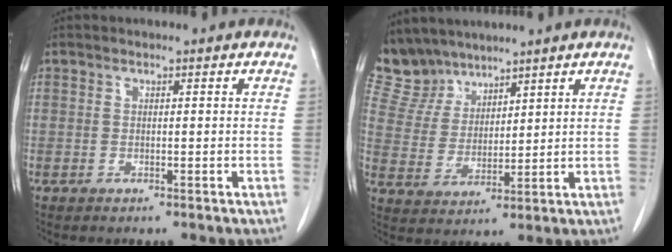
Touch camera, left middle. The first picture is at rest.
{"total": 7.2, "force": [6.6, 2.8, 0.1], "torque": [-0.011, 0.007, 0.149]}